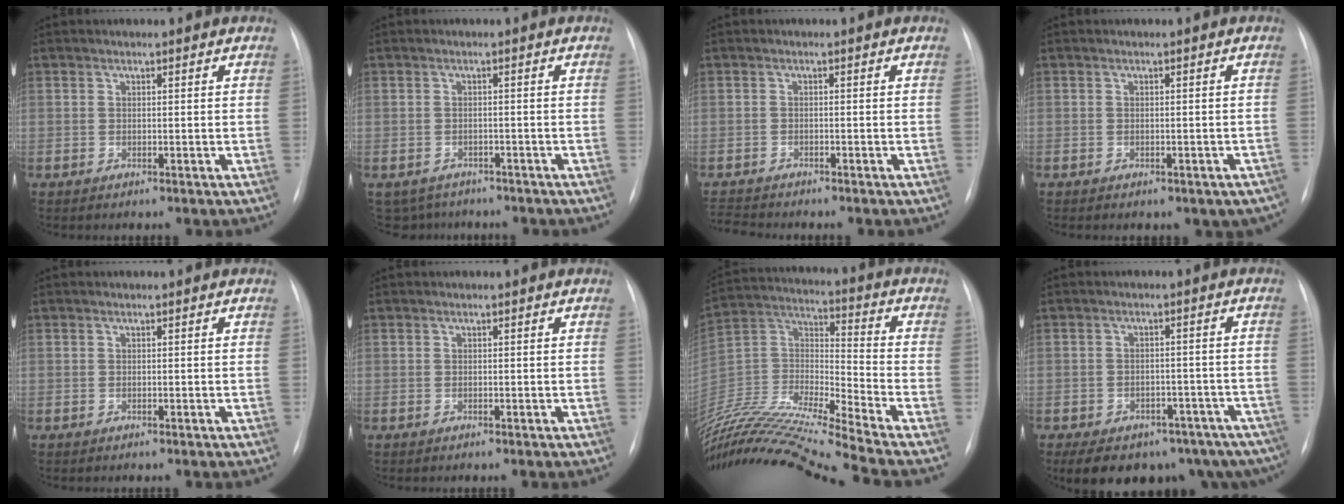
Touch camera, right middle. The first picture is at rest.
{"total": 5.4, "force": [-4.6, 2.8, 0.5], "torque": [-0.008, 0.003, -0.057]}
{"total": 2.8, "force": [-2.8, -0.1, 0.1], "torque": [-0.007, -0.018, -0.049]}
{"total": 6.2, "force": [-4.7, 3.0, 2.8], "torque": [-0.018, 0.018, -0.049]}
{"total": 0.0}
{"total": 0.0}
{"total": 23.5, "force": [-20.9, -1.9, 10.7], "torque": [-0.236, -0.017, -0.381]}
{"total": 20.5, "force": [-14.4, 10.9, 9.6], "torque": [-0.139, 0.009, -0.162]}